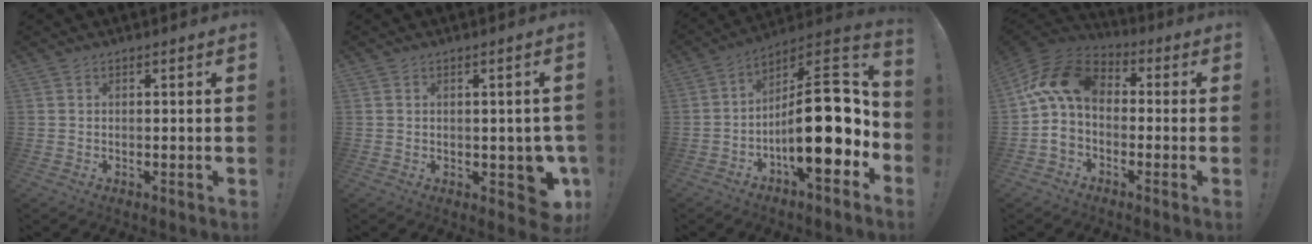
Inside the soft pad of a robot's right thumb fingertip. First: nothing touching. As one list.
[{"total": 7.1, "force": [-1.7, 4.2, 5.5], "torque": [-0.055, 0.006, -0.018]}, {"total": 23.2, "force": [-3.3, 8.3, 21.4], "torque": [-0.332, 0.015, -0.050]}, {"total": 13.6, "force": [1.6, 8.5, 10.5], "torque": [-0.204, 0.016, 0.033]}]